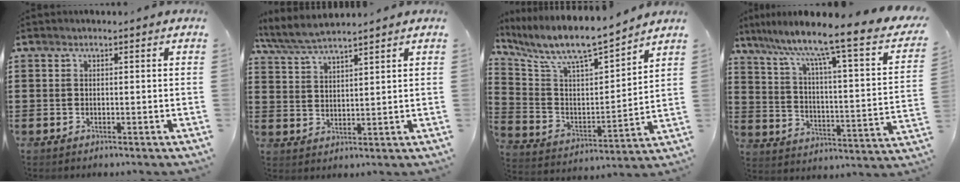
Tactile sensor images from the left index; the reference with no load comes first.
{"total": 5.0, "force": [4.6, 0.3, 2.0], "torque": [-0.053, -0.013, 0.083]}
{"total": 8.2, "force": [7.0, 1.5, 3.9], "torque": [-0.109, -0.050, 0.114]}
{"total": 7.6, "force": [5.7, -0.6, 5.0], "torque": [-0.113, -0.062, 0.078]}